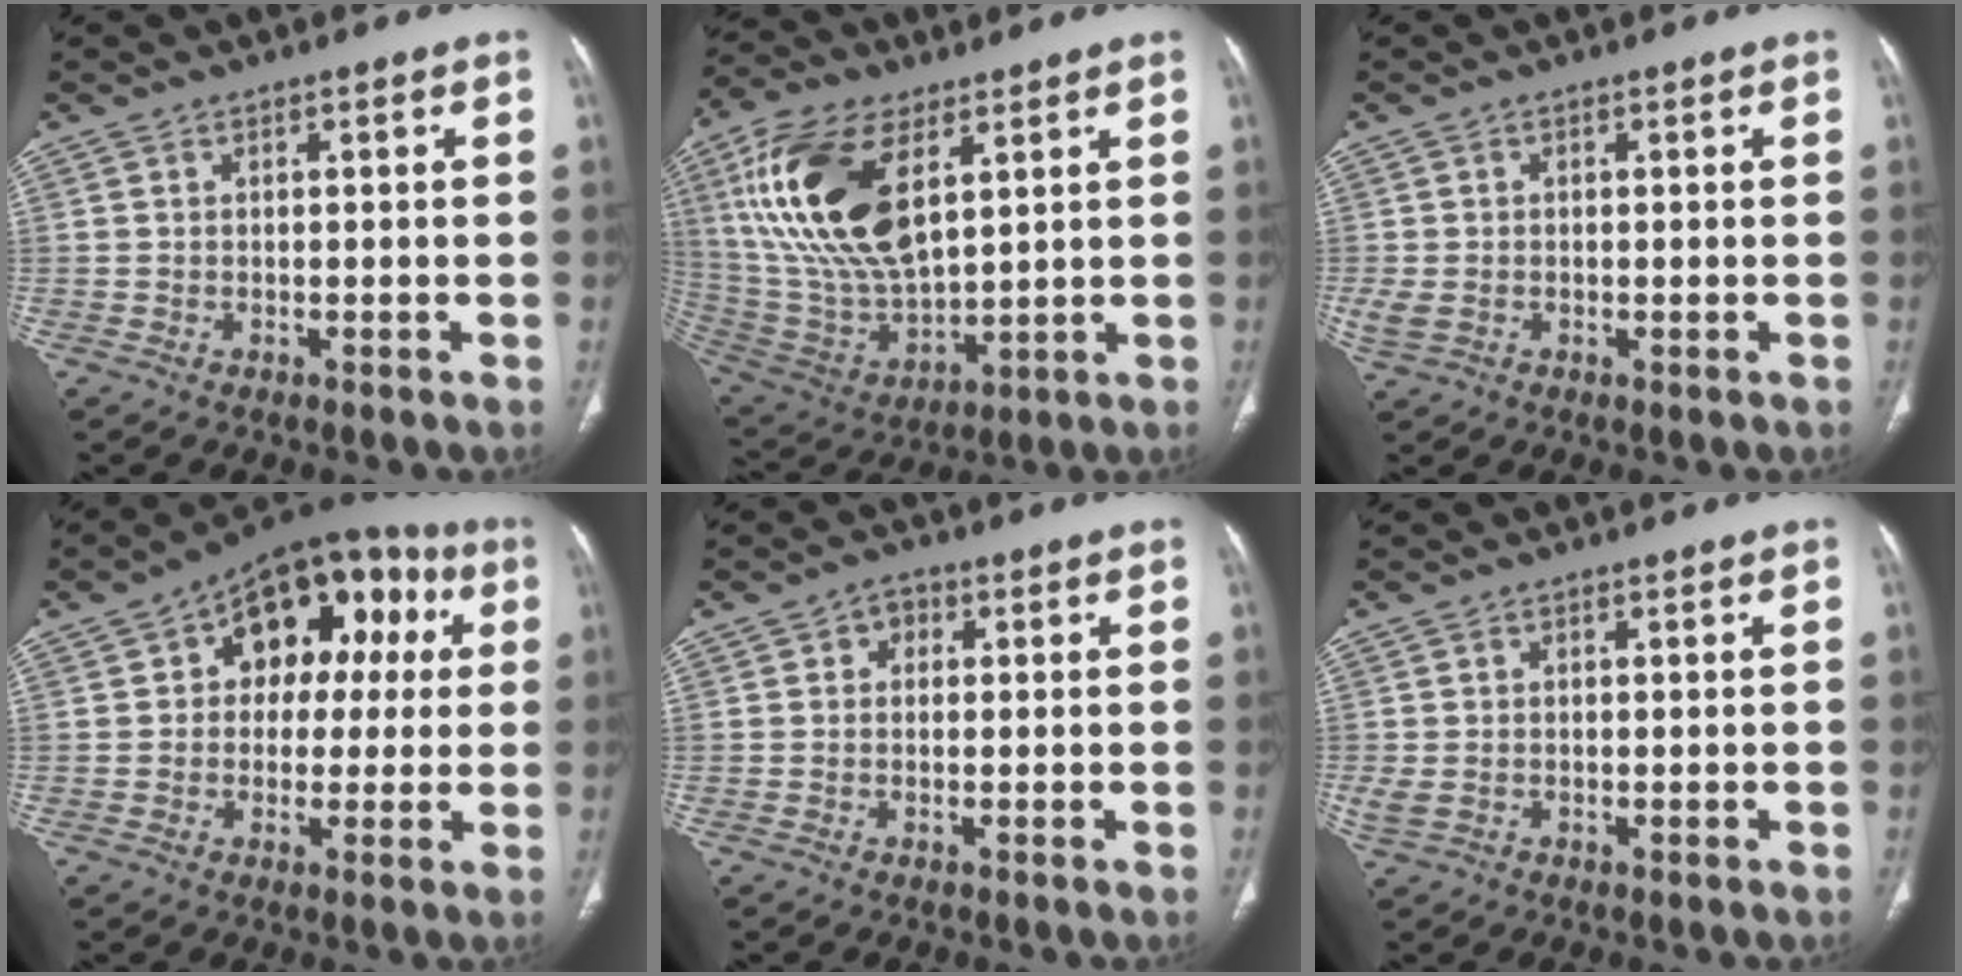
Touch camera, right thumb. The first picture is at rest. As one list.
[{"total": 21.7, "force": [7.8, 10.8, 17.1], "torque": [-0.336, -0.024, 0.154]}, {"total": 3.0, "force": [-0.4, 2.2, 2.0], "torque": [-0.060, 0.005, -0.003]}, {"total": 17.1, "force": [4.1, 11.3, 12.2], "torque": [-0.101, 0.033, 0.052]}, {"total": 2.5, "force": [0.6, 2.1, 1.3], "torque": [-0.003, 0.006, 0.002]}, {"total": 2.6, "force": [-0.3, 1.8, 1.9], "torque": [-0.056, 0.007, -0.001]}]